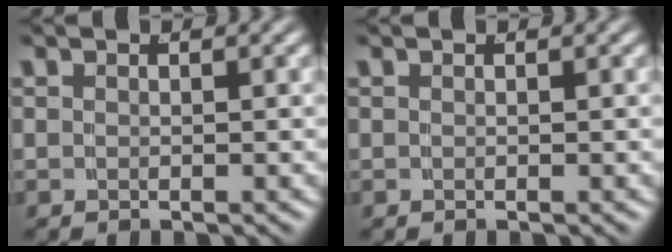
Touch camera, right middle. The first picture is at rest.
{"total": 0.0}